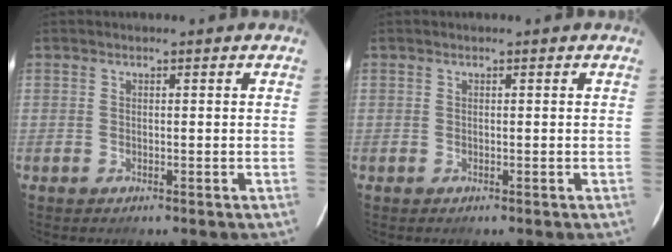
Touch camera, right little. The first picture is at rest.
{"total": 0.0}